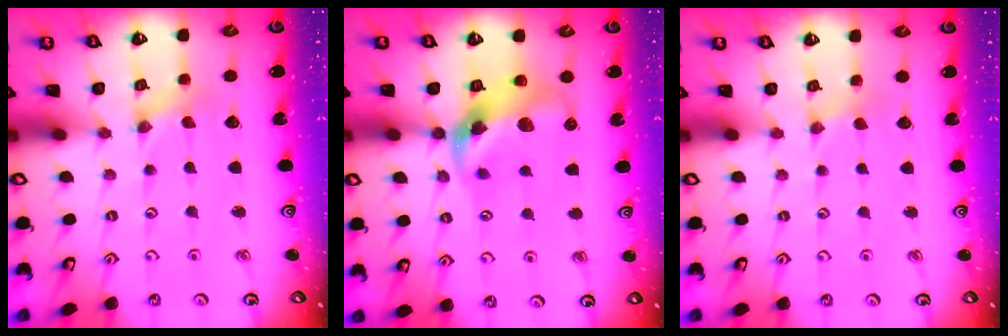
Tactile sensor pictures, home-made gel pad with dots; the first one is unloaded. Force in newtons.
{"total": 13.1, "press": 13.0, "slide": 1.8}
{"total": 1.3, "press": 1.3, "slide": 0.2}